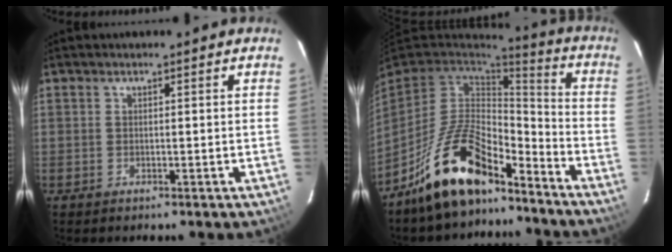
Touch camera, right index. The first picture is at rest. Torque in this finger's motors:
{"motor_torque": [1.08, -1.06, 1.05, 0.21]}